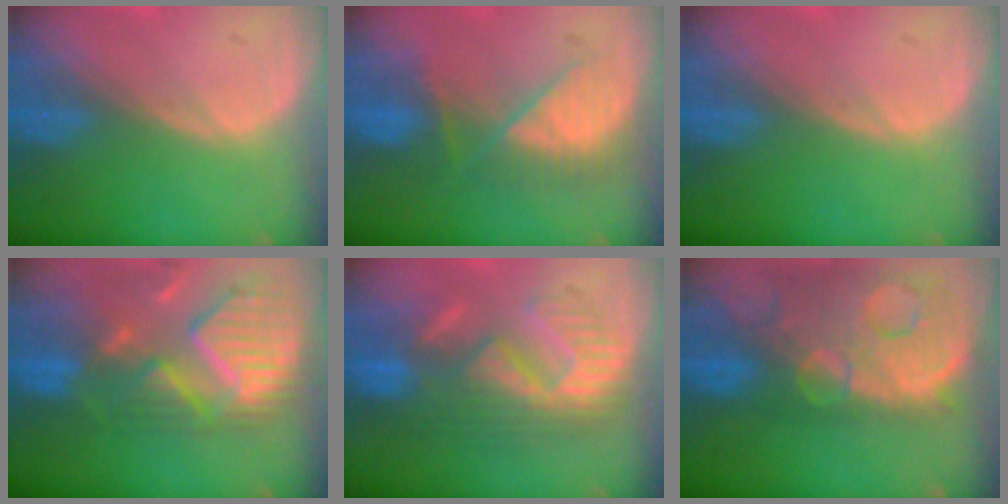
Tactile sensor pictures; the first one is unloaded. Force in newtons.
{"total": 7.2, "press": 7.0, "slide": 1.7}
{"total": 0.0}
{"total": 11.8, "press": 10.4, "slide": 5.5}
{"total": 10.5, "press": 9.6, "slide": 4.1}
{"total": 13.8, "press": 11.2, "slide": 8.0}